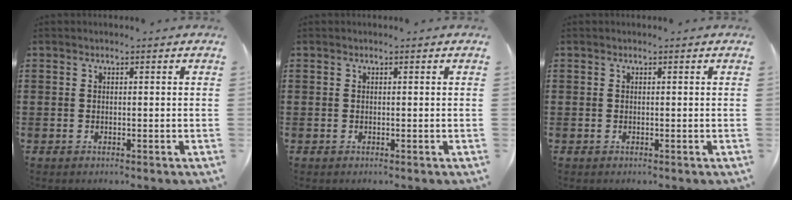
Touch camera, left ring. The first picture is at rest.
{"total": 0.0}
{"total": 0.0}